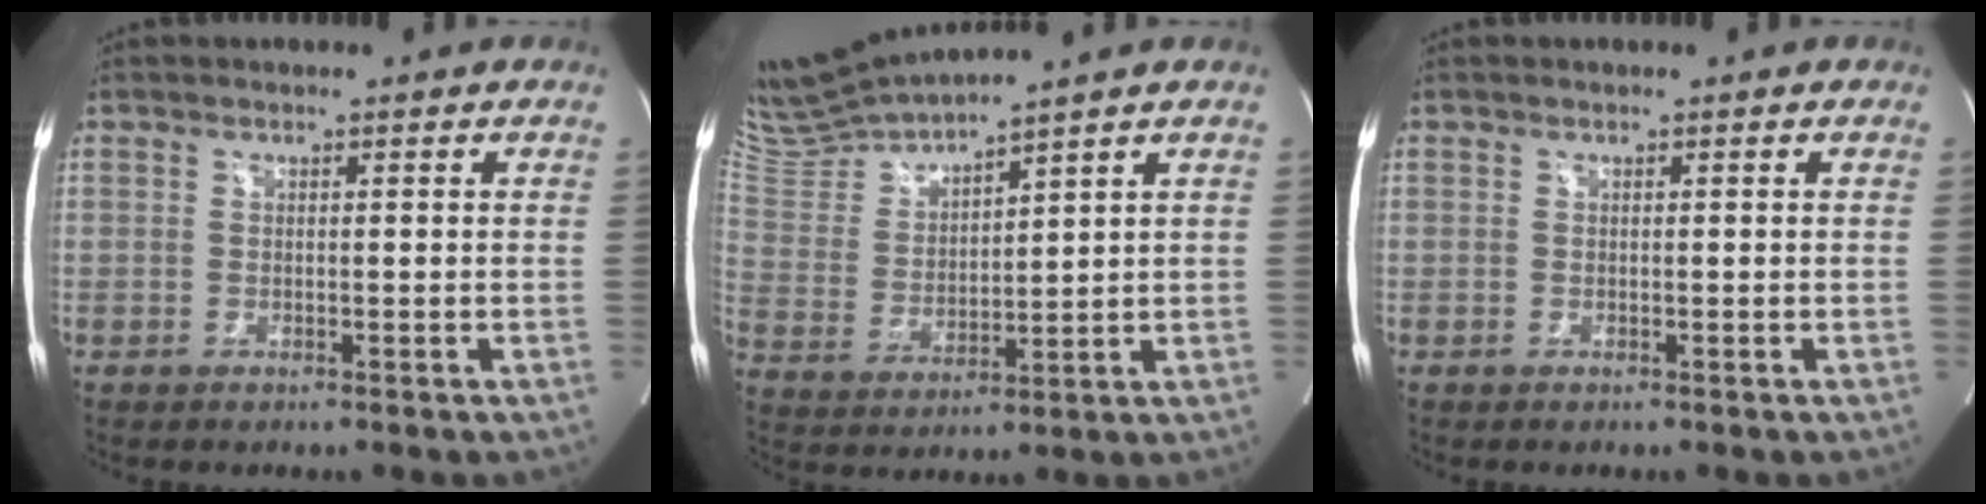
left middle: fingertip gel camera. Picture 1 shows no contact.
{"total": 9.6, "force": [9.3, -1.2, 2.0], "torque": [-0.068, 0.002, 0.203]}
{"total": 0.0}